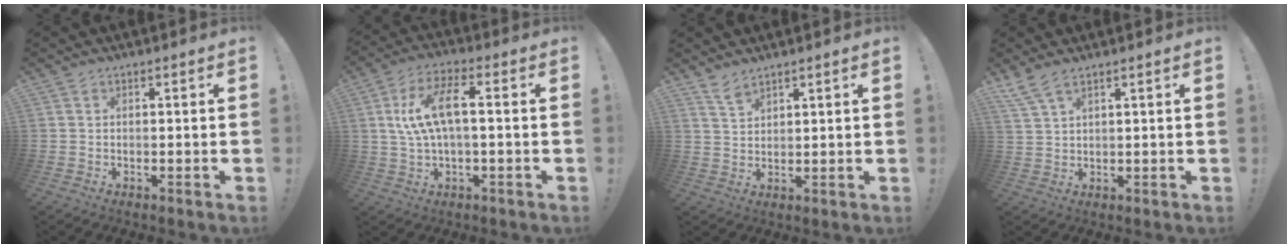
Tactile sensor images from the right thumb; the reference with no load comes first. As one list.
[{"total": 12.0, "force": [1.6, 4.7, 11.0], "torque": [-0.204, 0.005, 0.025]}, {"total": 4.2, "force": [3.7, 0.9, 1.8], "torque": [-0.026, -0.027, 0.066]}, {"total": 4.5, "force": [3.5, 0.7, 2.7], "torque": [-0.066, -0.013, 0.067]}]